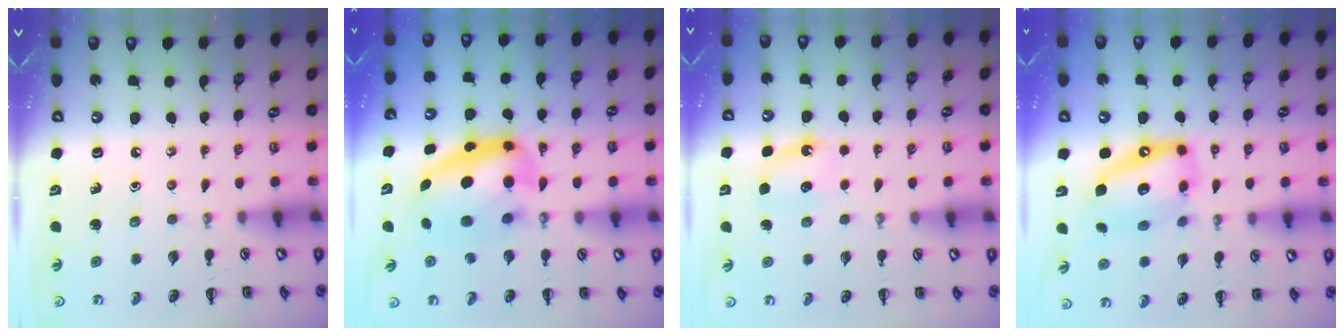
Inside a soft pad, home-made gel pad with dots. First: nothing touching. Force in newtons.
{"total": 10.2, "press": 9.9, "slide": 2.4}
{"total": 5.0, "press": 4.7, "slide": 1.6}
{"total": 14.2, "press": 13.9, "slide": 3.2}